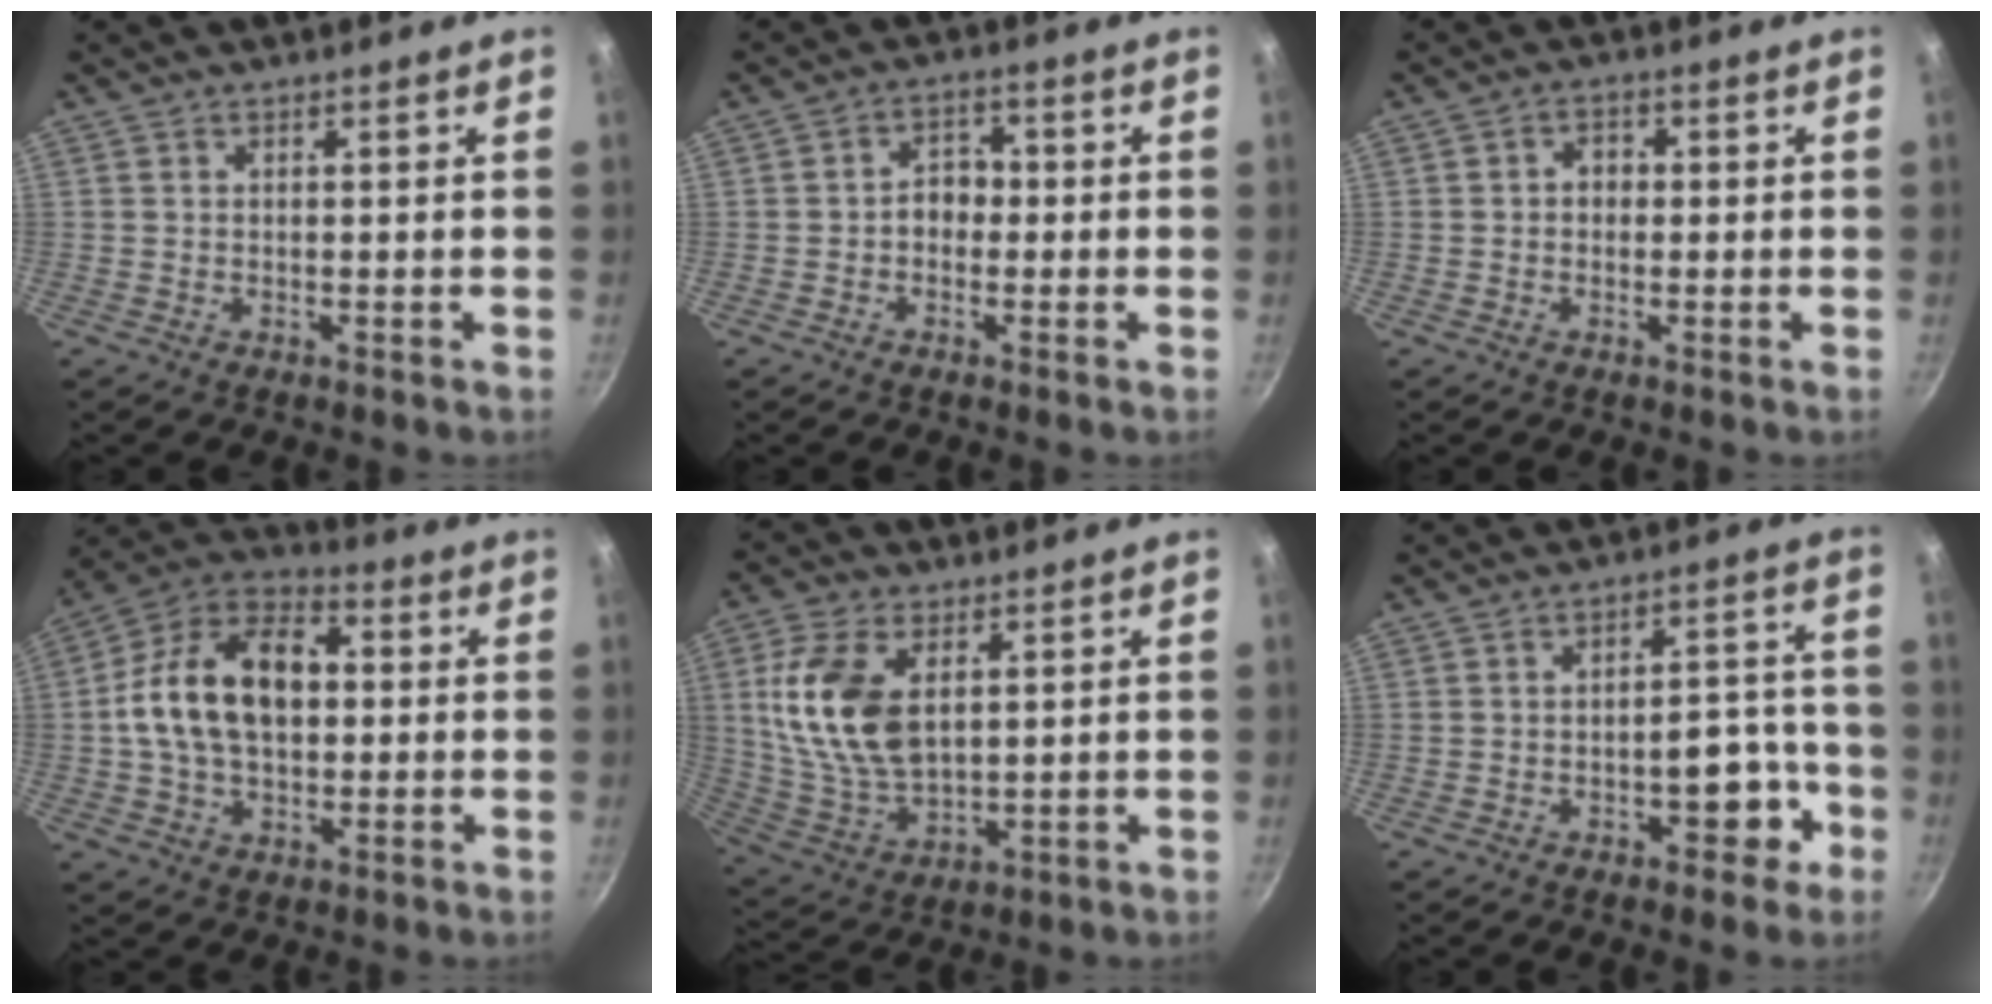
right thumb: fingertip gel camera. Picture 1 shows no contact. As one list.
[{"total": 3.9, "force": [-0.7, 3.1, 2.3], "torque": [-0.007, 0.016, -0.018]}, {"total": 2.9, "force": [0.0, 2.5, 1.6], "torque": [-0.008, 0.009, -0.003]}, {"total": 17.6, "force": [1.1, 11.5, 13.4], "torque": [-0.209, 0.032, 0.002]}, {"total": 15.3, "force": [3.7, 9.0, 11.8], "torque": [-0.216, -0.016, 0.084]}, {"total": 8.1, "force": [-3.5, 4.5, 5.7], "torque": [-0.031, 0.044, -0.037]}]